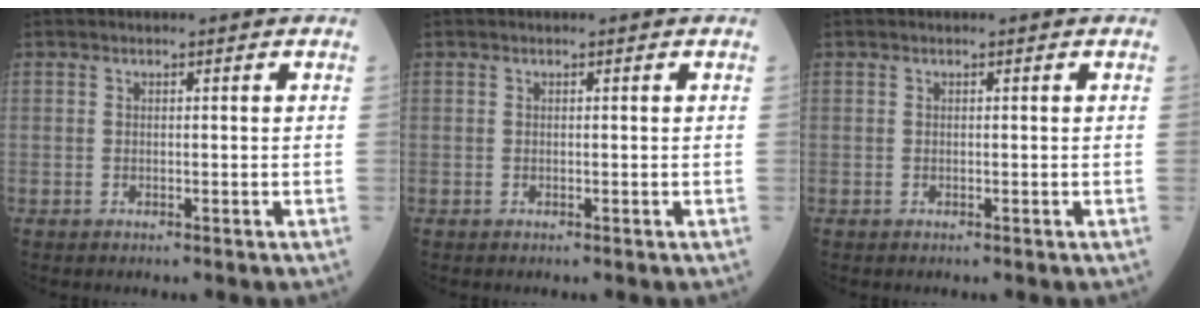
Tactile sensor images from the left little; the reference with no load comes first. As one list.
[{"total": 0.0}, {"total": 0.0}]